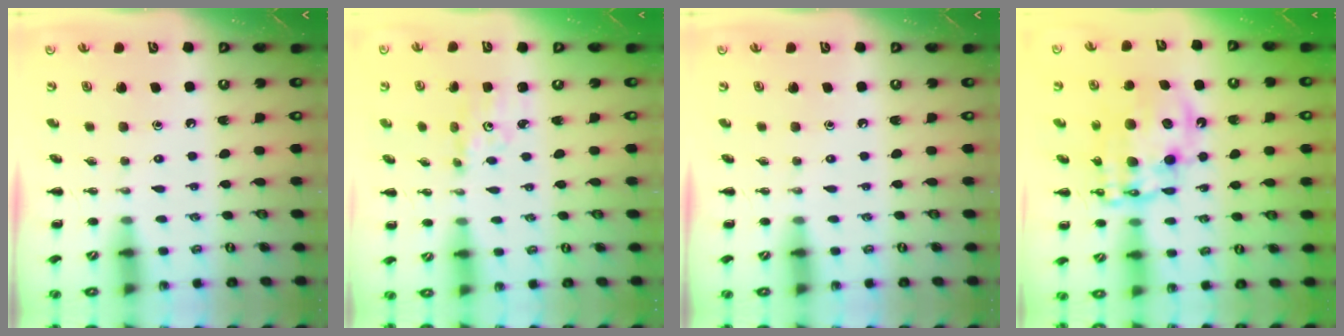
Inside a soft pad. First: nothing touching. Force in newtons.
{"total": 2.4, "press": 2.3, "slide": 0.8}
{"total": 0.0}
{"total": 15.8, "press": 15.4, "slide": 3.6}